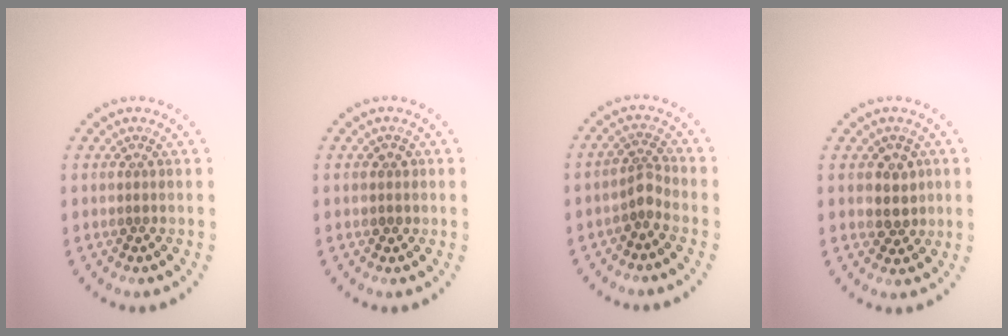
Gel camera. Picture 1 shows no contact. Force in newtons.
{"total": 1.1, "press": 1.0, "slide": 0.4}
{"total": 2.0, "press": 1.4, "slide": 1.4}
{"total": 2.6, "press": 2.4, "slide": 1.0}